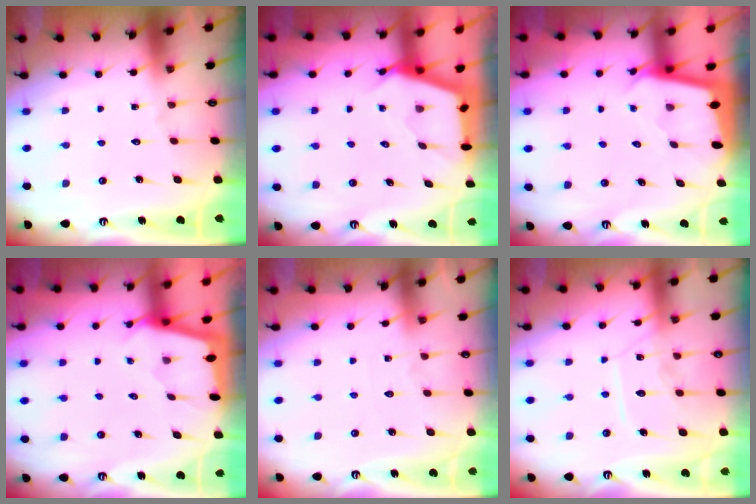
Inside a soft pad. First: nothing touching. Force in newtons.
{"total": 2.7, "press": 2.7, "slide": 0.3}
{"total": 1.9, "press": 1.9, "slide": 0.1}
{"total": 1.9, "press": 1.9, "slide": 0.1}
{"total": 2.3, "press": 2.3, "slide": 0.2}
{"total": 10.2, "press": 10.2, "slide": 1.0}